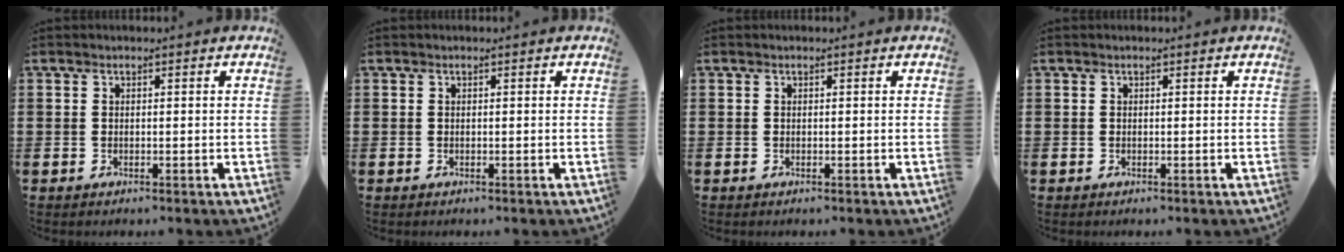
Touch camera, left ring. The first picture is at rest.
{"total": 0.0}
{"total": 0.0}
{"total": 0.0}